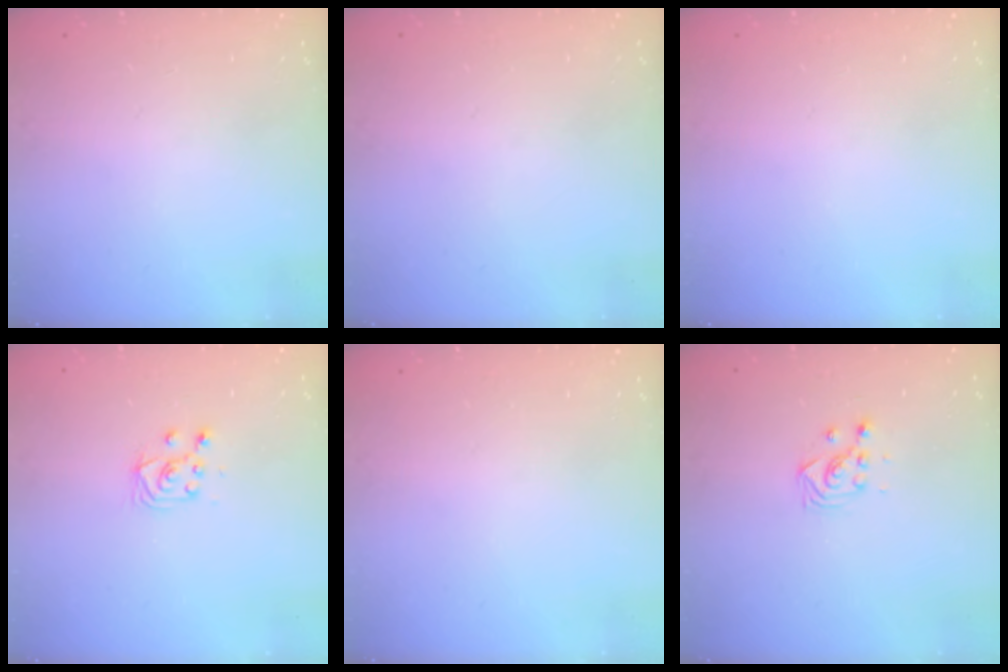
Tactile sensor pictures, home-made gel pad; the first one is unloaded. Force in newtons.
{"total": 0.0}
{"total": 0.0}
{"total": 4.9, "press": 4.8, "slide": 0.5}
{"total": 0.0}
{"total": 2.9, "press": 2.9, "slide": 0.4}